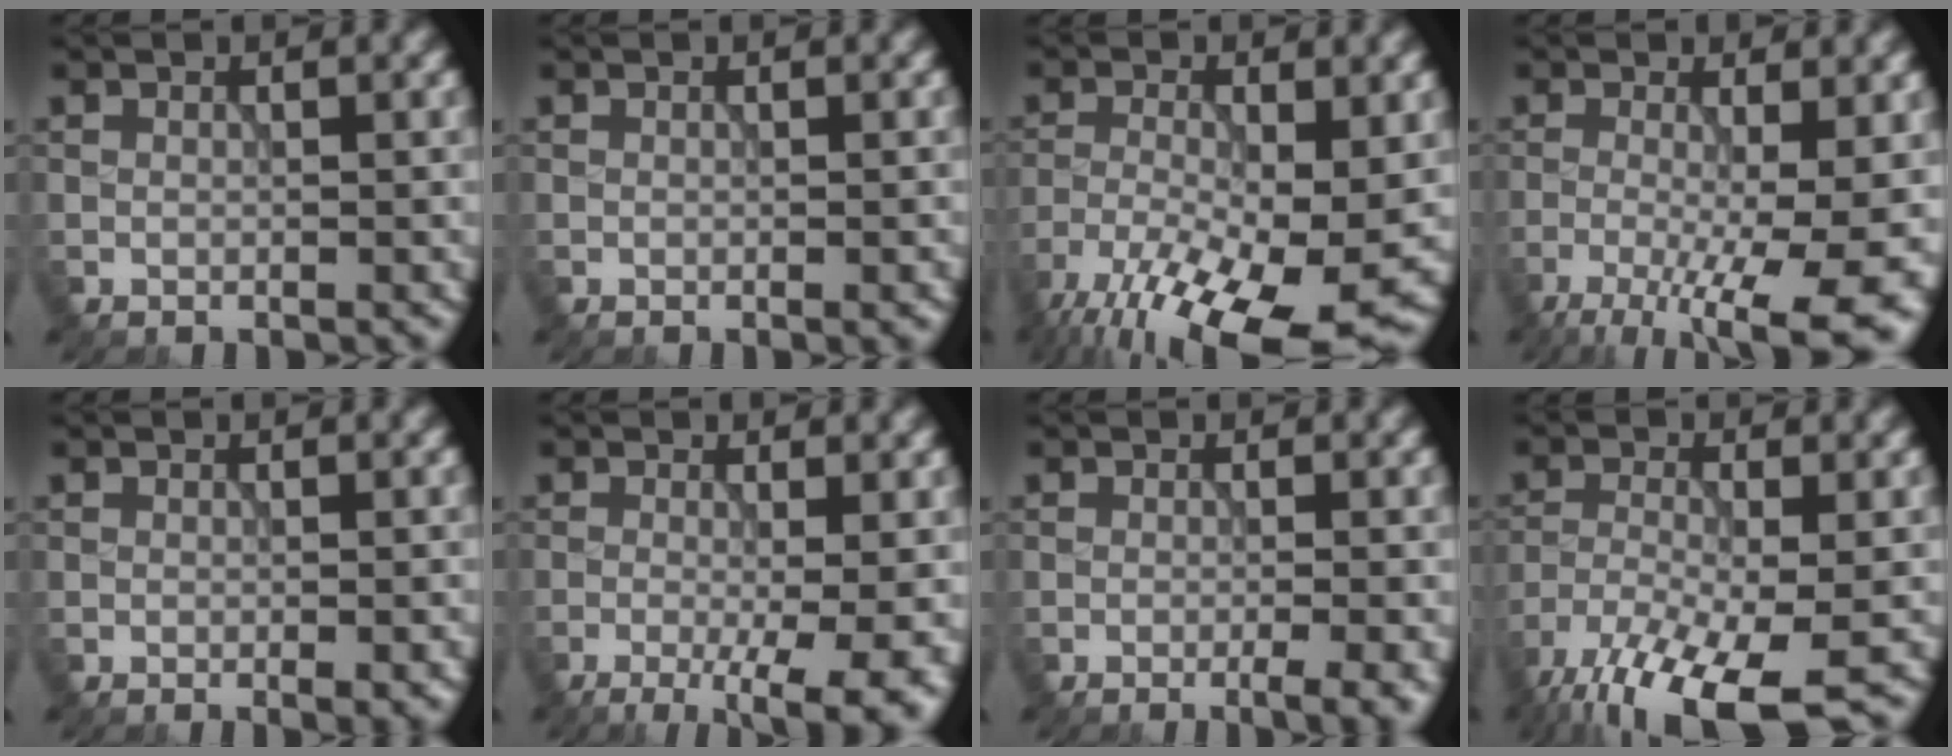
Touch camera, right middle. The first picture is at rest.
{"total": 0.7, "force": [-0.3, 0.1, 0.7], "torque": [-0.007, -0.001, -0.005]}
{"total": 14.2, "force": [-7.9, 4.8, 10.8], "torque": [-0.199, -0.025, -0.132]}
{"total": 11.1, "force": [-3.9, 3.8, 9.7], "torque": [-0.159, -0.021, -0.053]}
{"total": 1.5, "force": [-0.5, 0.2, 1.4], "torque": [-0.015, -0.004, -0.006]}
{"total": 8.0, "force": [-2.7, 2.6, 7.1], "torque": [-0.087, -0.011, -0.029]}
{"total": 3.2, "force": [-1.2, 0.9, 2.8], "torque": [-0.029, -0.003, -0.016]}
{"total": 11.1, "force": [-7.8, 2.9, 7.3], "torque": [-0.150, -0.033, -0.137]}